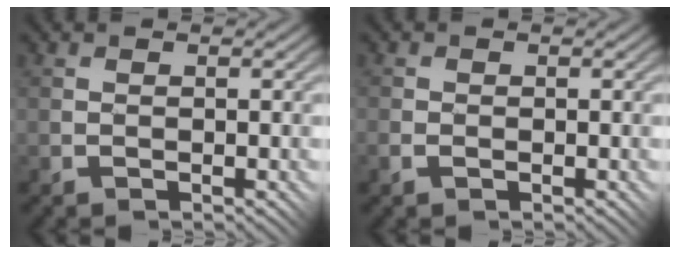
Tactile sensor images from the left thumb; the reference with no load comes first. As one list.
[{"total": 1.9, "force": [-0.8, 1.4, 0.9], "torque": [-0.021, -0.004, -0.017]}]